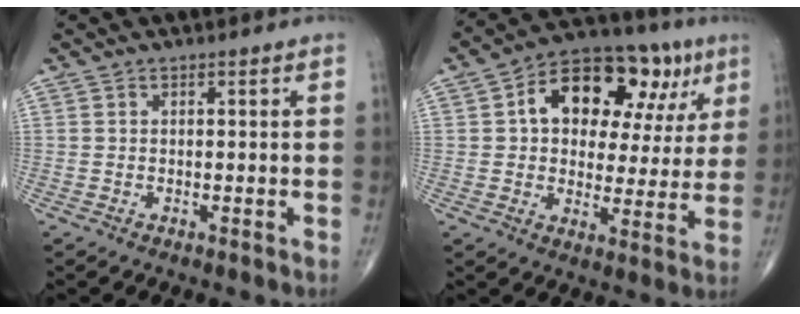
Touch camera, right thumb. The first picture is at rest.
{"total": 19.9, "force": [6.9, 12.0, 14.3], "torque": [-0.148, 0.018, 0.097]}